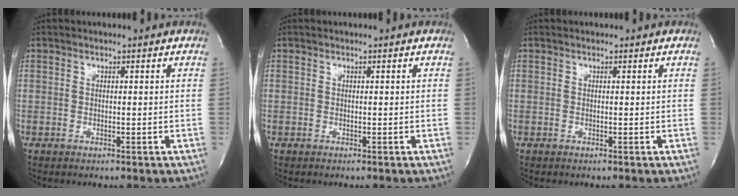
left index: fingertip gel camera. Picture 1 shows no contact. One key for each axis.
{"total": 0.0}
{"total": 0.0}